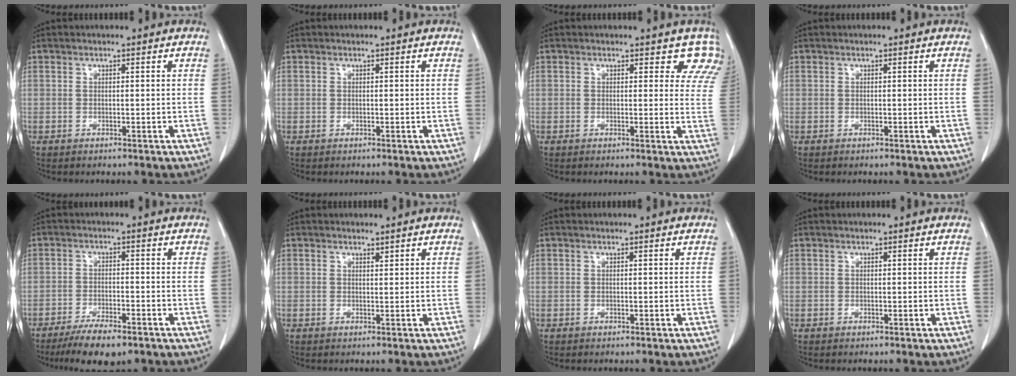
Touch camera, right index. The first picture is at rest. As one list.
[{"total": 0.0}, {"total": 5.9, "force": [4.9, 3.0, 1.4], "torque": [0.018, -0.010, 0.024]}, {"total": 0.0}, {"total": 7.6, "force": [-5.7, 1.9, 4.6], "torque": [-0.075, -0.013, -0.092]}, {"total": 0.5, "force": [0.5, 0.0, 0.2], "torque": [-0.007, -0.005, 0.008]}, {"total": 0.0}, {"total": 0.0}]